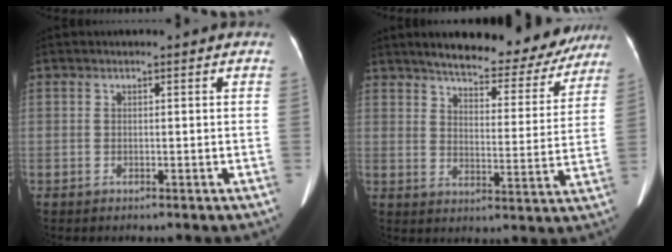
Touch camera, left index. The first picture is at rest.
{"total": 18.6, "force": [16.2, 4.8, 7.7], "torque": [-0.094, -0.007, 0.208]}